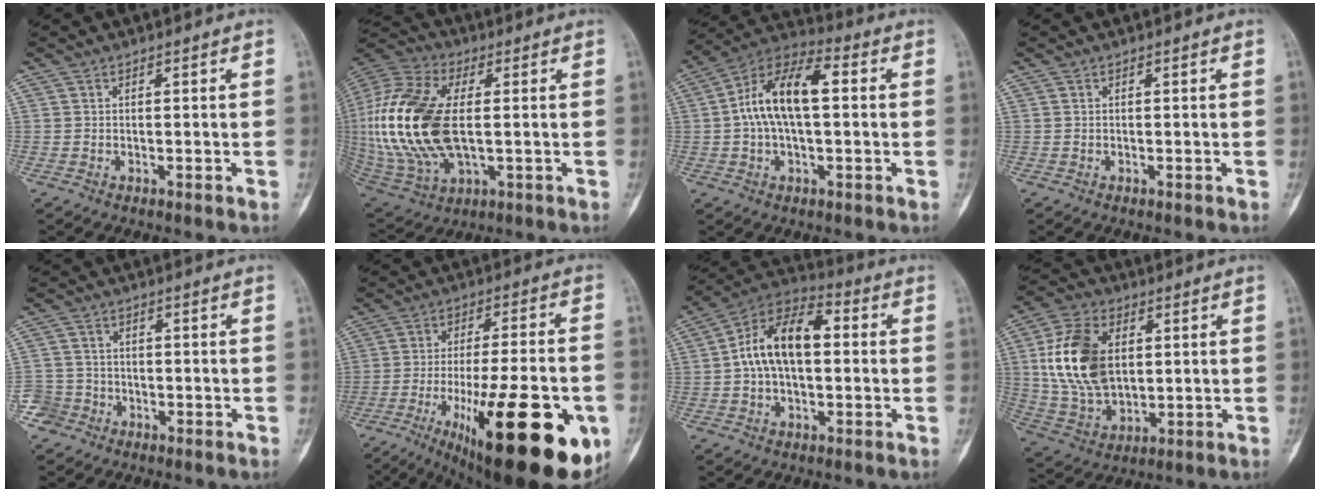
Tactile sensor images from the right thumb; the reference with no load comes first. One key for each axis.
{"total": 24.4, "fx": 0.5, "fy": 13.0, "fz": 20.6, "tx": -0.462, "ty": -0.008, "tz": 0.016}
{"total": 13.9, "fx": 1.2, "fy": 7.0, "fz": 12.0, "tx": -0.219, "ty": 0.040, "tz": 0.012}
{"total": 0.0}
{"total": 4.6, "fx": -2.6, "fy": 3.8, "fz": -0.1, "tx": 0.023, "ty": 0.019, "tz": -0.052}
{"total": 29.4, "fx": -10.6, "fy": 9.2, "fz": 25.8, "tx": -0.333, "ty": 0.009, "tz": -0.142}
{"total": 14.4, "fx": 0.9, "fy": 8.5, "fz": 11.6, "tx": -0.193, "ty": 0.039, "tz": 0.004}
{"total": 16.9, "fx": 2.9, "fy": 10.8, "fz": 12.7, "tx": -0.234, "ty": -0.003, "tz": 0.062}